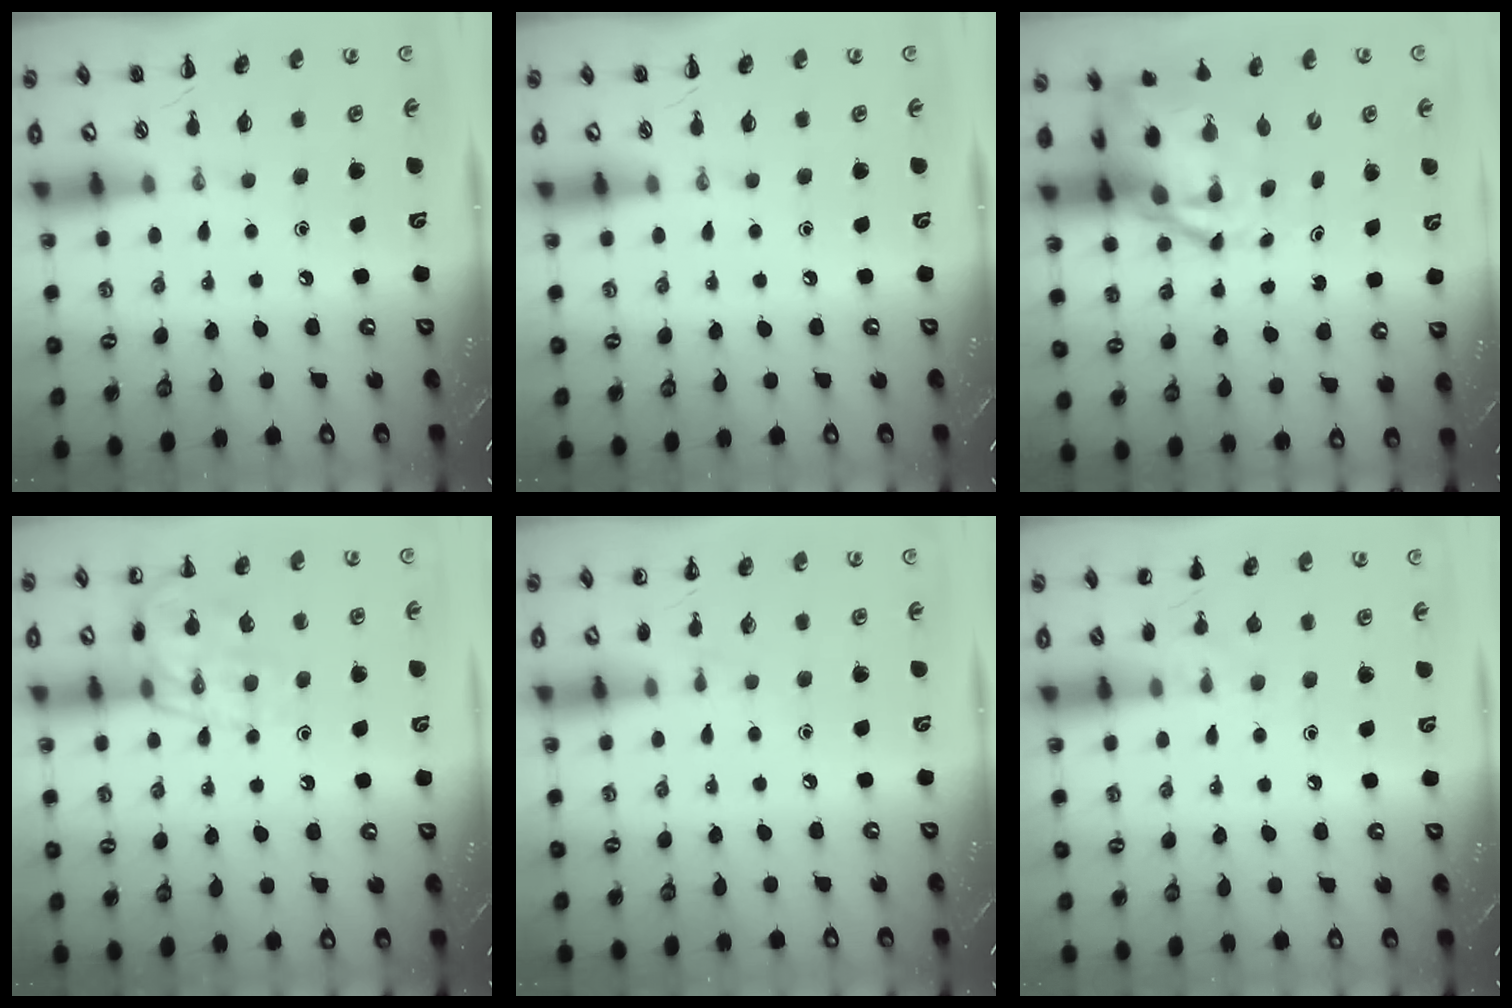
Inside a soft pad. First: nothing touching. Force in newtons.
{"total": 0.0}
{"total": 8.8, "press": 8.4, "slide": 2.4}
{"total": 14.0, "press": 13.9, "slide": 1.6}
{"total": 4.0, "press": 3.7, "slide": 1.5}
{"total": 7.1, "press": 6.8, "slide": 2.1}